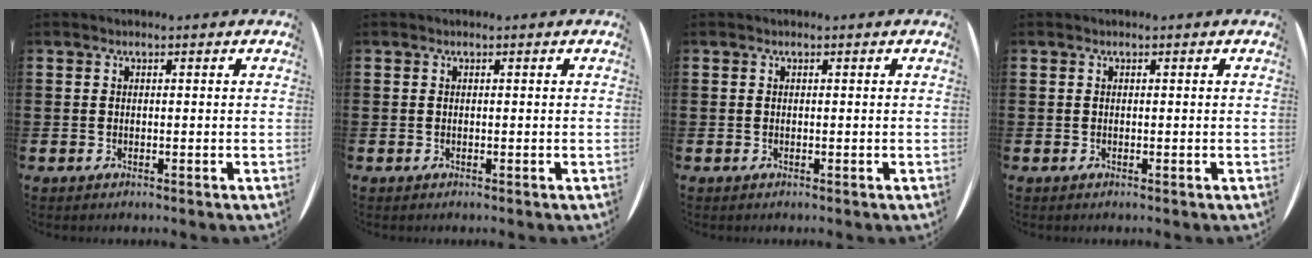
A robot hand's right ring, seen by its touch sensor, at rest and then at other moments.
{"total": 0.0}
{"total": 0.0}
{"total": 0.0}